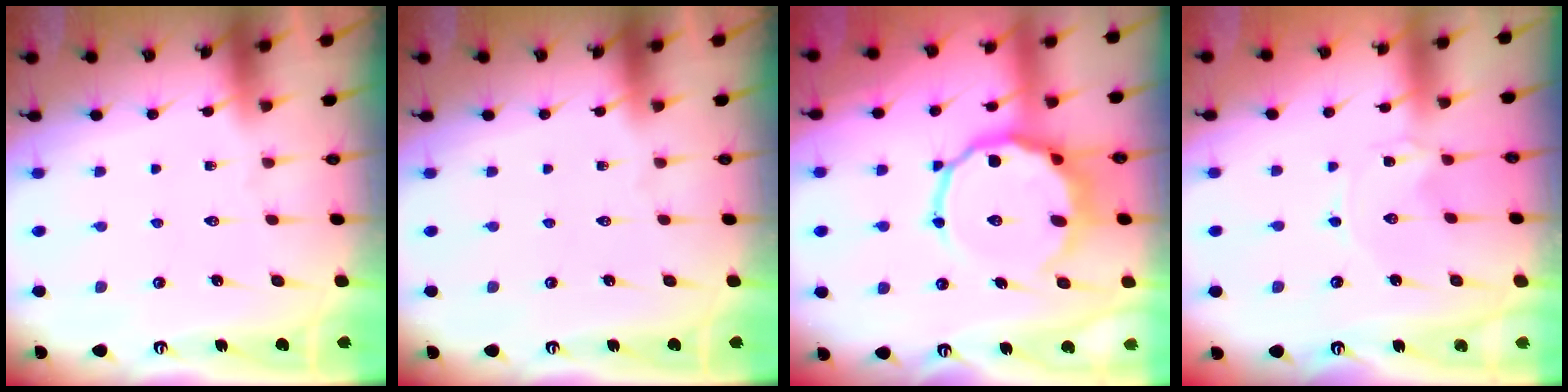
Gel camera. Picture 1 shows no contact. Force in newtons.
{"total": 0.0}
{"total": 12.1, "press": 11.7, "slide": 3.0}
{"total": 0.0}